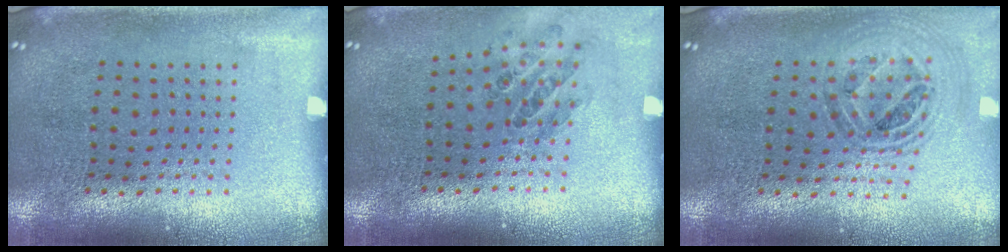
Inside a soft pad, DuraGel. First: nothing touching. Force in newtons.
{"total": 0.9, "press": 0.9, "slide": 0.1}
{"total": 1.0, "press": 1.0, "slide": 0.1}